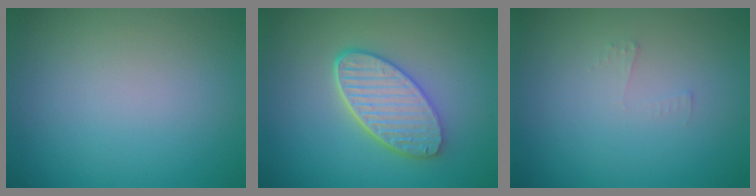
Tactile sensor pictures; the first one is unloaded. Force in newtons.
{"total": 5.3, "press": 4.3, "slide": 3.1}
{"total": 0.7, "press": 0.7, "slide": 0.1}